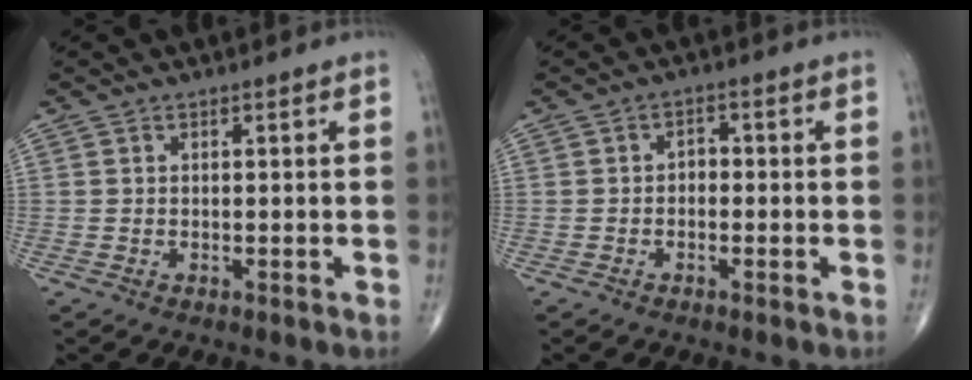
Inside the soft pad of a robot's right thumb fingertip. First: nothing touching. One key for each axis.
{"total": 2.2, "fx": -0.4, "fy": 1.6, "fz": 1.4, "tx": -0.009, "ty": 0.012, "tz": -0.014}